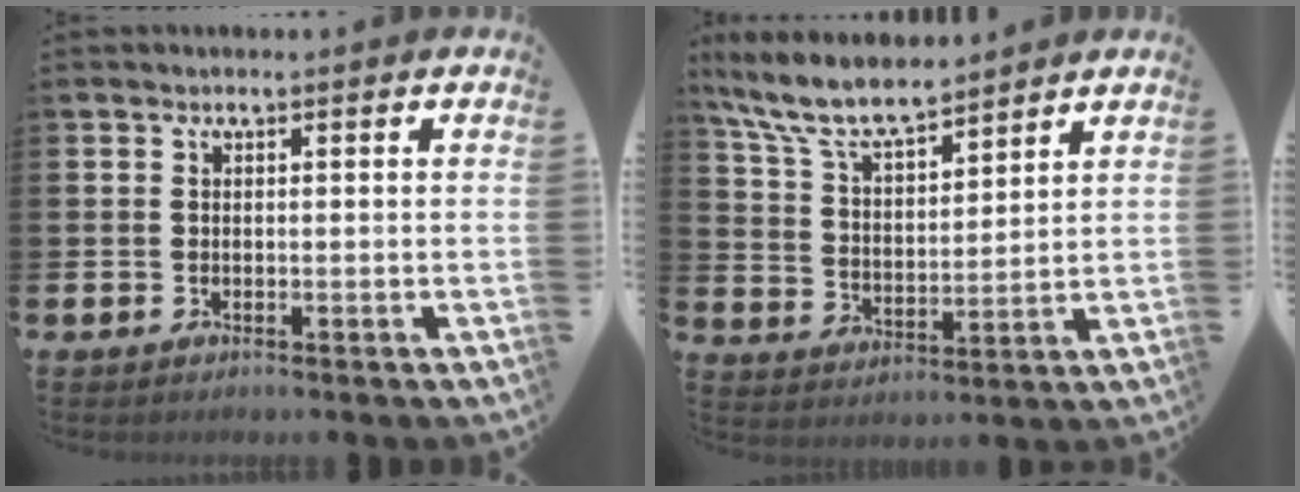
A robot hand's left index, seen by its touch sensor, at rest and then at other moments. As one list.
[{"total": 8.6, "force": [7.7, 1.8, 3.3], "torque": [-0.100, -0.037, 0.140]}]